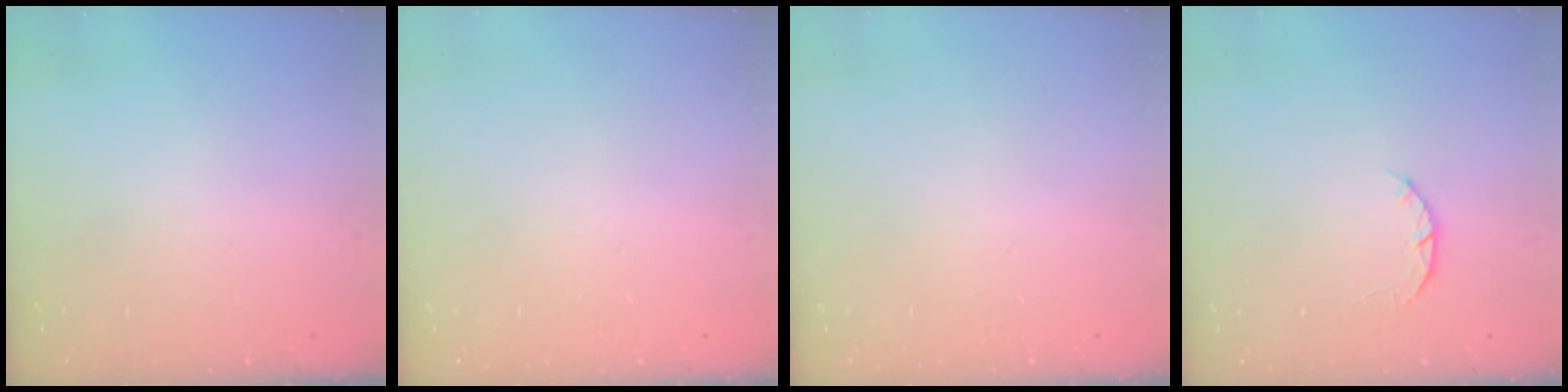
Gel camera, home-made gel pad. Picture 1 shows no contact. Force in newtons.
{"total": 2.6, "press": 2.6, "slide": 0.2}
{"total": 2.4, "press": 2.4, "slide": 0.2}
{"total": 3.7, "press": 3.7, "slide": 0.6}